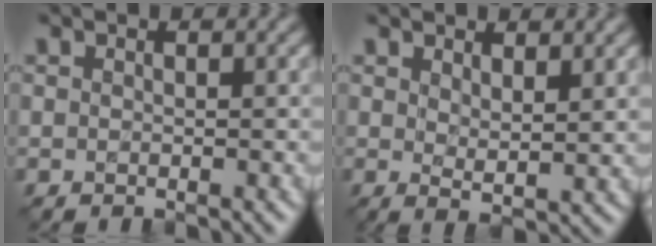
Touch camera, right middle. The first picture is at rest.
{"total": 2.1, "force": [1.4, 0.4, 1.5], "torque": [-0.027, -0.006, 0.027]}